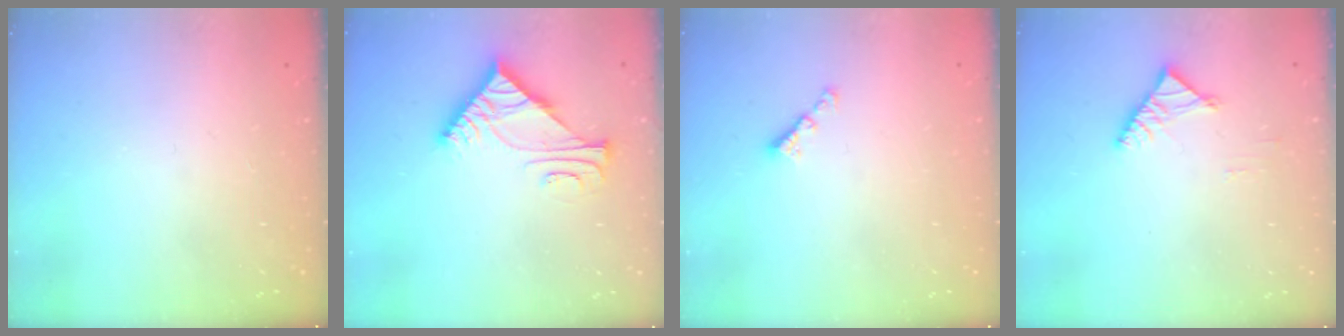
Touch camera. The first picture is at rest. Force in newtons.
{"total": 8.0, "press": 7.9, "slide": 0.8}
{"total": 2.3, "press": 2.3, "slide": 0.4}
{"total": 3.4, "press": 3.3, "slide": 0.8}